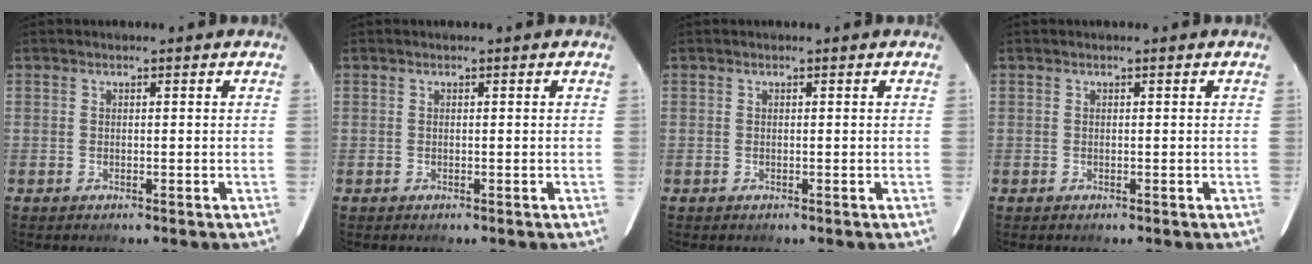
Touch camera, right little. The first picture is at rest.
{"total": 0.0}
{"total": 0.0}
{"total": 0.0}